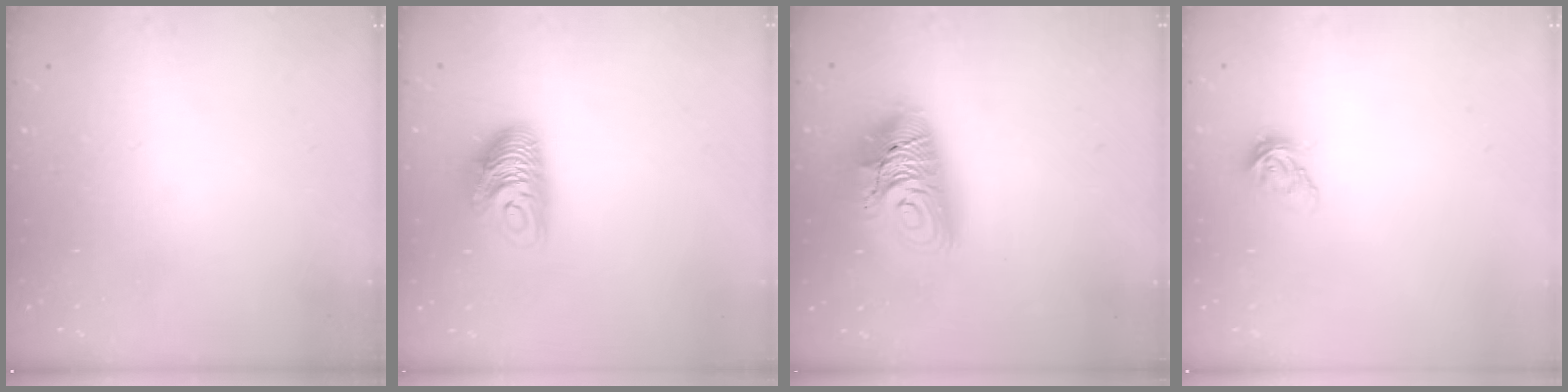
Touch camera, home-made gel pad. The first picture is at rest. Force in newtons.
{"total": 10.2, "press": 10.2, "slide": 0.4}
{"total": 15.5, "press": 15.5, "slide": 1.6}
{"total": 5.6, "press": 5.6, "slide": 0.4}